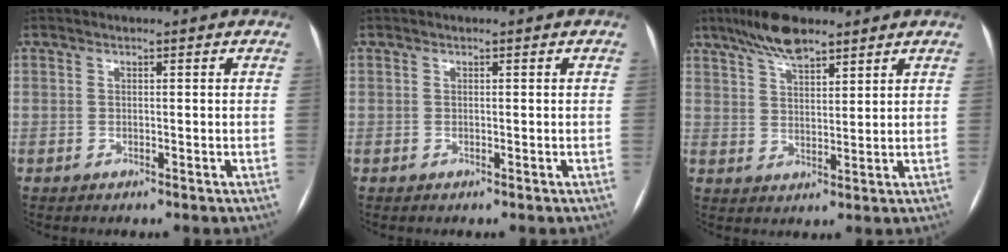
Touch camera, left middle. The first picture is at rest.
{"total": 0.0}
{"total": 8.0, "force": [6.1, 2.1, 4.8], "torque": [-0.093, 0.012, 0.111]}